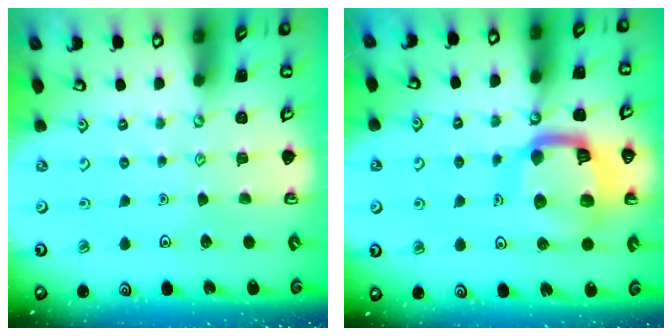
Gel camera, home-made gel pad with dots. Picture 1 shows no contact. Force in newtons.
{"total": 16.6, "press": 16.5, "slide": 1.8}